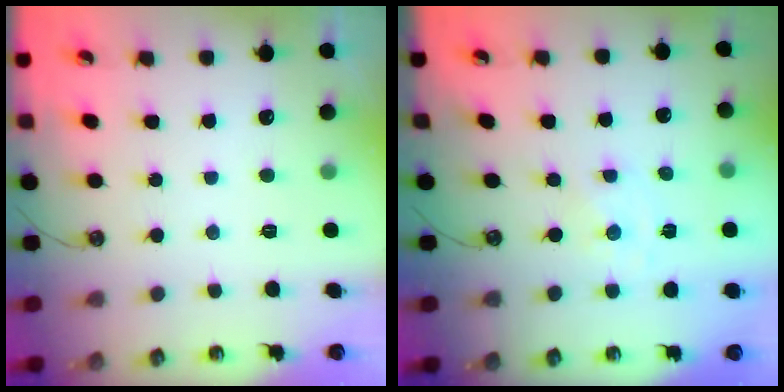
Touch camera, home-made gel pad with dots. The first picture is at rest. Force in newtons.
{"total": 0.0}